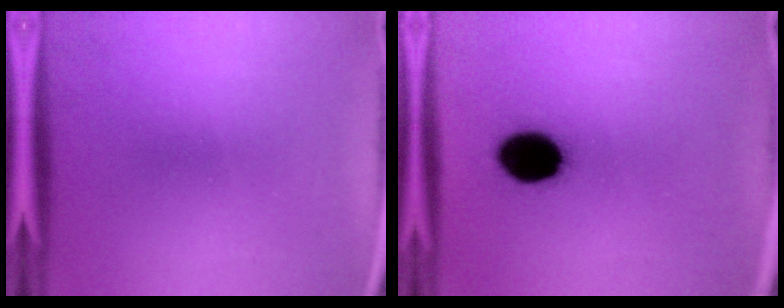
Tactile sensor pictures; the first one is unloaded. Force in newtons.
{"total": 13.2}